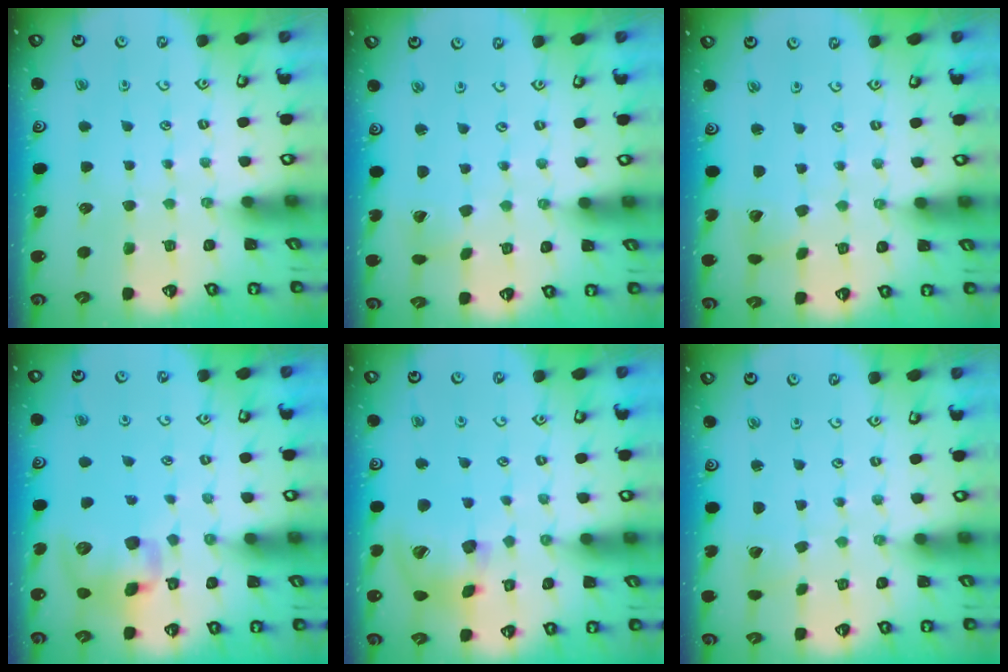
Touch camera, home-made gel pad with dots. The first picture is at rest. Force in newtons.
{"total": 2.1, "press": 2.1, "slide": 0.3}
{"total": 2.2, "press": 2.2, "slide": 0.3}
{"total": 13.6, "press": 13.4, "slide": 2.1}
{"total": 16.5, "press": 16.4, "slide": 2.4}
{"total": 1.7, "press": 1.7, "slide": 0.1}